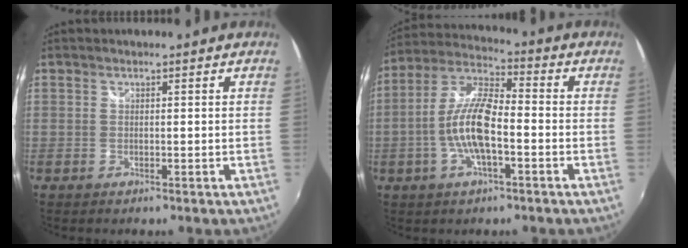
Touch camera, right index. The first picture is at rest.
{"total": 11.4, "force": [-3.0, 3.4, 10.5], "torque": [-0.221, 0.006, -0.059]}